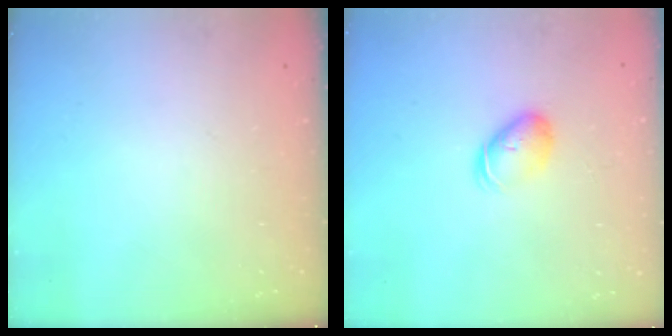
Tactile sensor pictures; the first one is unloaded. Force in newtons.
{"total": 6.9, "press": 6.9, "slide": 0.4}